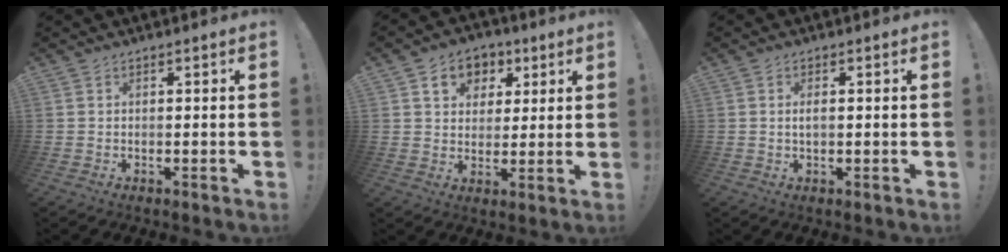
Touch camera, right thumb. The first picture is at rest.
{"total": 9.5, "force": [3.9, 7.8, 3.7], "torque": [-0.049, -0.014, 0.077]}
{"total": 1.8, "force": [0.0, 0.6, 1.7], "torque": [-0.027, 0.001, -0.002]}